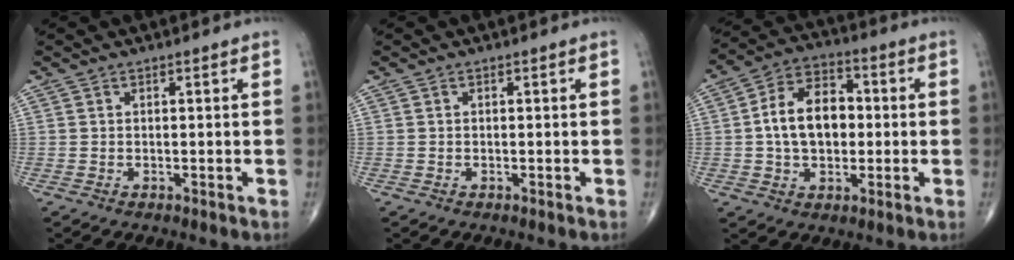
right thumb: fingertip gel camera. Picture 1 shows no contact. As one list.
[{"total": 0.0}, {"total": 12.6, "force": [0.2, 8.4, 9.4], "torque": [-0.139, 0.024, -0.001]}]